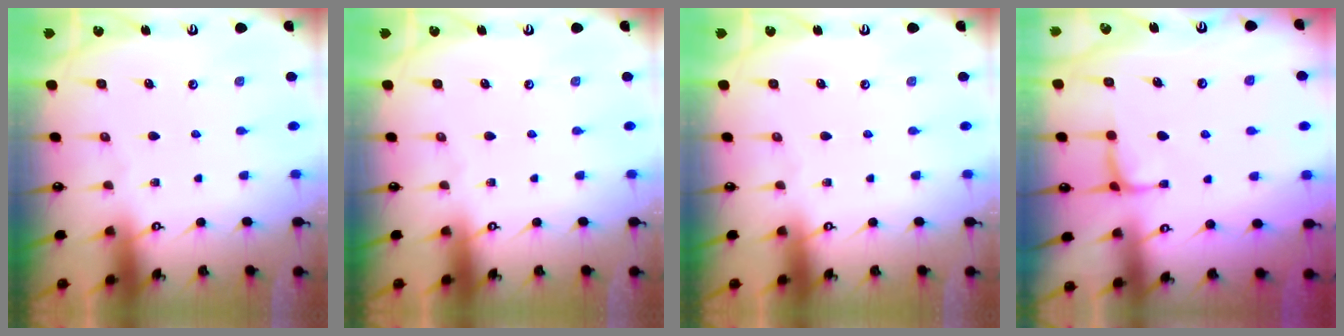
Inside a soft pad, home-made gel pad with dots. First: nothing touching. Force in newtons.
{"total": 0.0}
{"total": 0.0}
{"total": 1.2, "press": 1.0, "slide": 0.7}